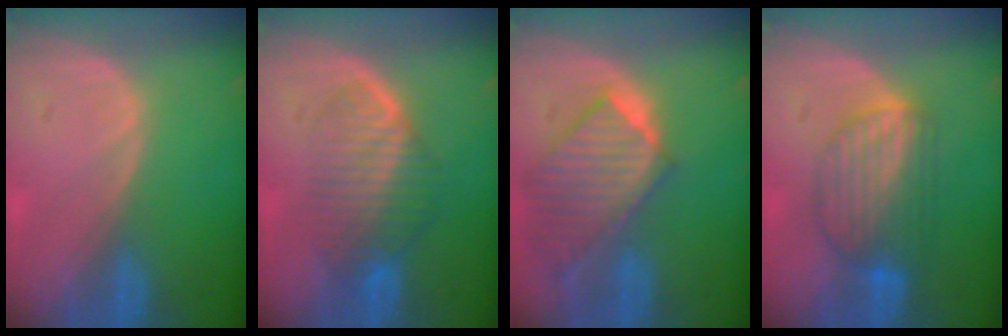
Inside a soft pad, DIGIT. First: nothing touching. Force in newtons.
{"total": 6.9, "press": 6.5, "slide": 2.3}
{"total": 9.7, "press": 8.5, "slide": 4.7}
{"total": 7.1, "press": 7.0, "slide": 1.3}